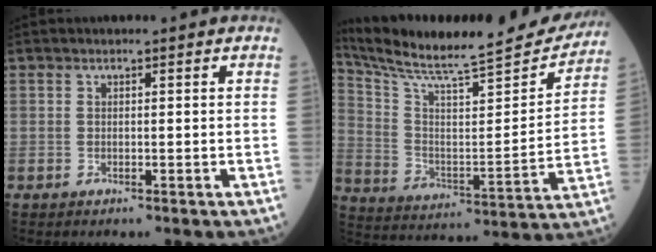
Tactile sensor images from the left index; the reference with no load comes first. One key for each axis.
{"total": 25.6, "fx": 23.2, "fy": 2.0, "fz": 10.6, "tx": -0.186, "ty": -0.041, "tz": 0.344}